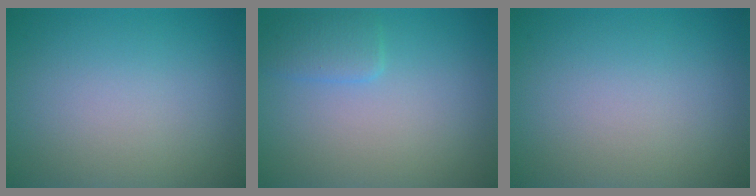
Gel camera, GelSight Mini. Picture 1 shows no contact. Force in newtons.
{"total": 1.7, "press": 1.7, "slide": 0.3}
{"total": 0.0}